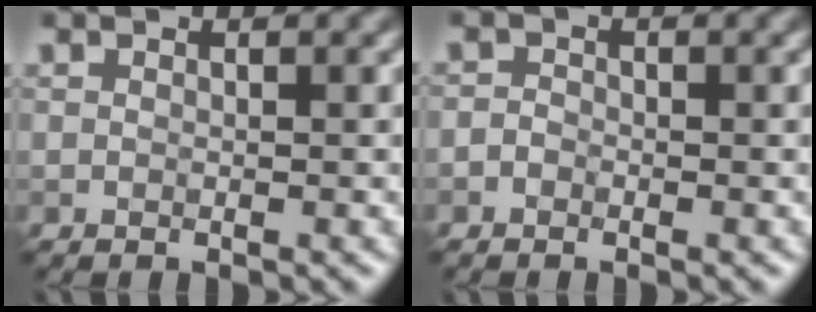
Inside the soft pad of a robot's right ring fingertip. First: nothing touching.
{"total": 0.9, "force": [-0.5, 0.7, 0.3], "torque": [-0.001, -0.002, -0.015]}